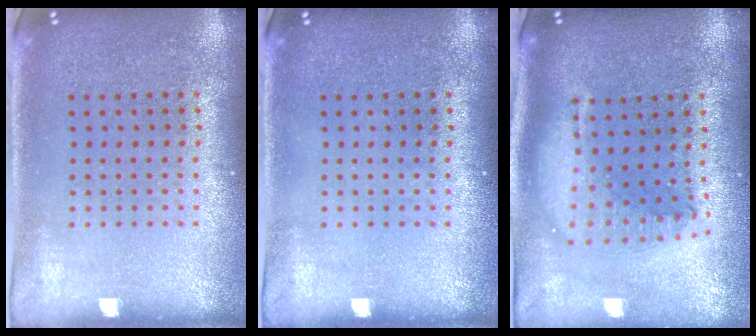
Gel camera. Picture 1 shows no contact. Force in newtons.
{"total": 0.0}
{"total": 2.1, "press": 1.6, "slide": 1.3}